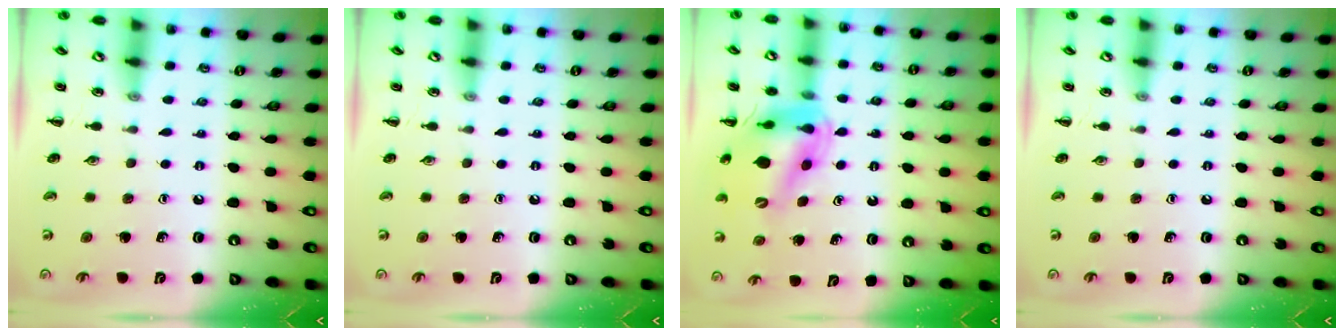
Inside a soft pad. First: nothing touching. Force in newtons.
{"total": 0.0}
{"total": 14.8, "press": 14.0, "slide": 4.6}
{"total": 0.0}